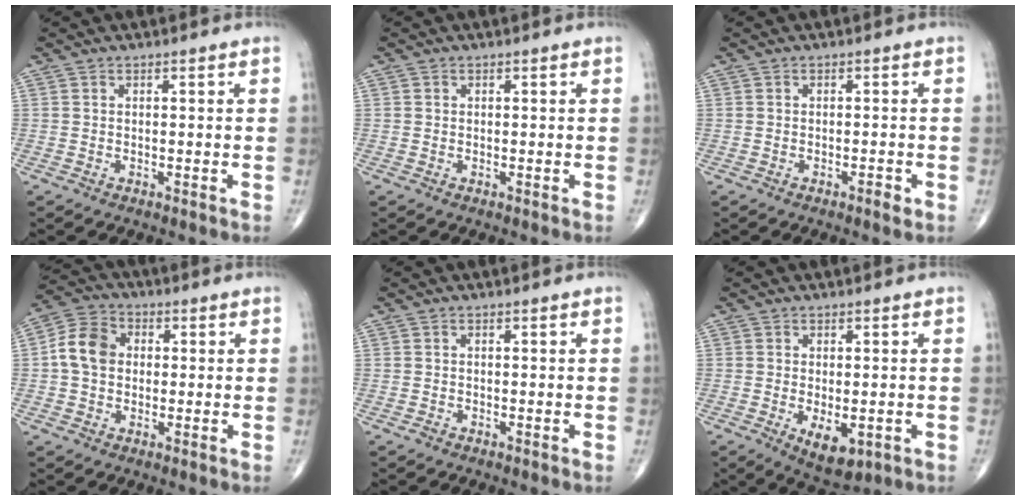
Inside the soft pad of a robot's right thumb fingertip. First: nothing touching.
{"total": 0.0}
{"total": 1.4, "force": [-0.8, 0.3, 1.1], "torque": [-0.018, -0.001, -0.014]}
{"total": 8.0, "force": [0.4, 6.4, 4.8], "torque": [-0.079, 0.020, -0.003]}
{"total": 0.5, "force": [-0.4, 0.3, 0.2], "torque": [-0.003, 0.000, -0.010]}
{"total": 6.4, "force": [-1.7, 3.2, 5.3], "torque": [-0.077, -0.011, -0.015]}